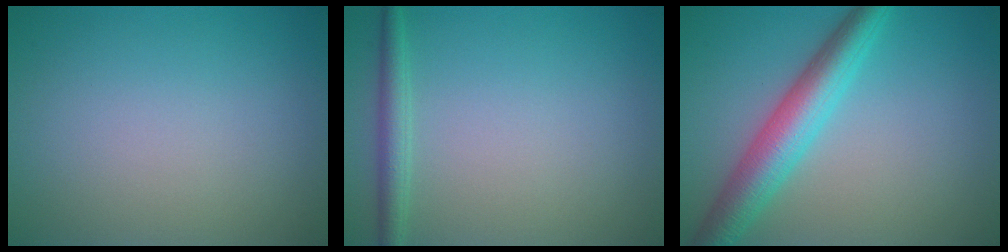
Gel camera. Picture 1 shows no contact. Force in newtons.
{"total": 2.0, "press": 2.0, "slide": 0.1}
{"total": 5.6, "press": 5.6, "slide": 0.0}